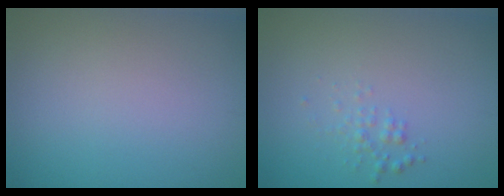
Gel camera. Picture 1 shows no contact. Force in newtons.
{"total": 1.0, "press": 1.0, "slide": 0.0}